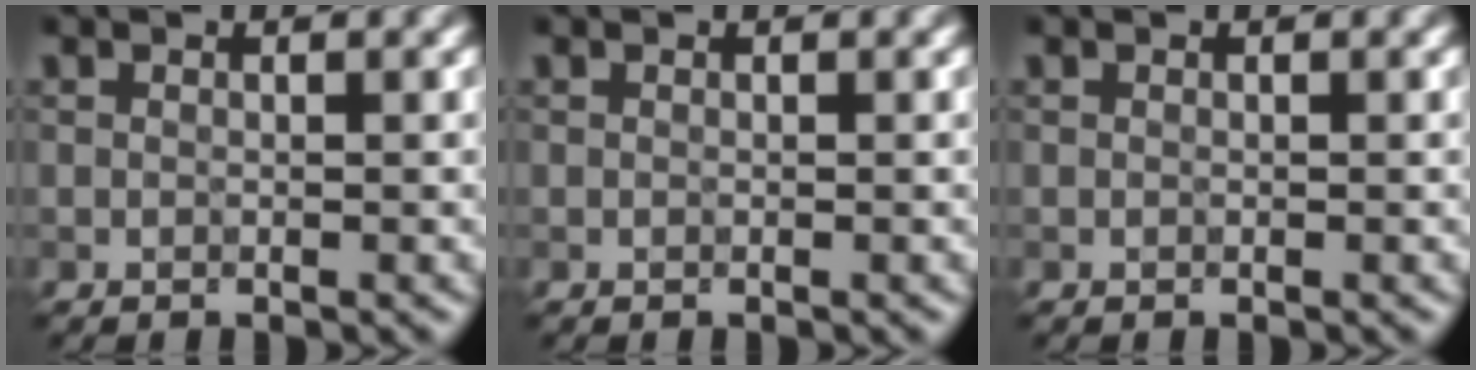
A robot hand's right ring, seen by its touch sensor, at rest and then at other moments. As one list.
[{"total": 0.0}, {"total": 0.0}]